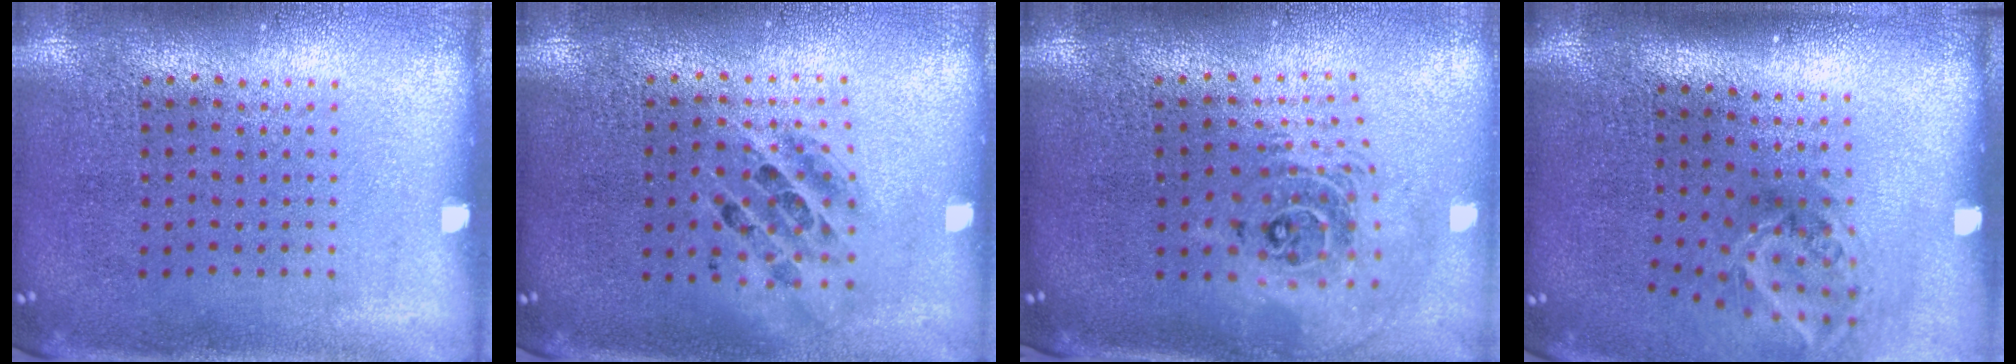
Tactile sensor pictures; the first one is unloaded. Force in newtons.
{"total": 1.3, "press": 1.1, "slide": 0.6}
{"total": 2.2, "press": 1.7, "slide": 1.5}
{"total": 1.9, "press": 1.2, "slide": 1.5}